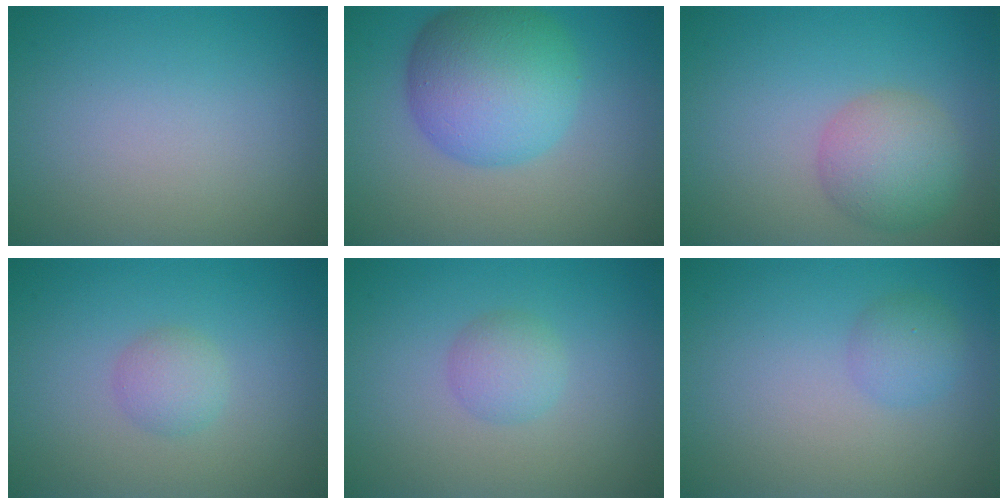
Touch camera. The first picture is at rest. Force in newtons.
{"total": 8.6, "press": 8.6, "slide": 0.1}
{"total": 4.4, "press": 4.4, "slide": 0.0}
{"total": 1.8, "press": 1.8, "slide": 0.1}
{"total": 2.1, "press": 2.1, "slide": 0.1}
{"total": 1.9, "press": 1.9, "slide": 0.1}